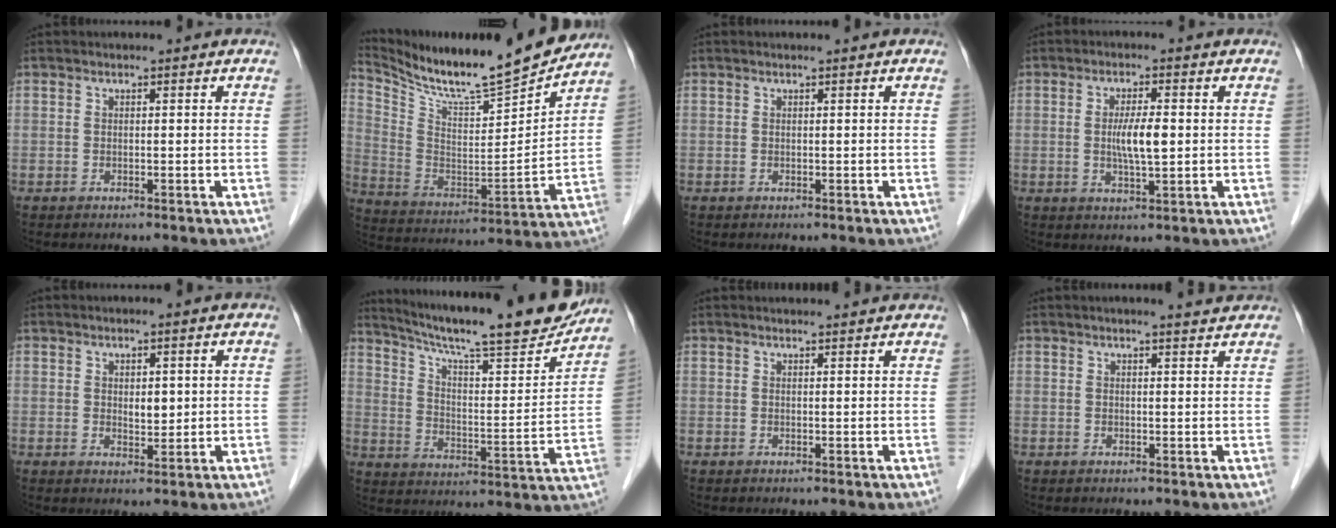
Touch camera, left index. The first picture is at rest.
{"total": 20.8, "force": [18.8, 0.9, 8.9], "torque": [-0.169, -0.043, 0.303]}
{"total": 0.0}
{"total": 4.9, "force": [0.1, 0.8, 4.8], "torque": [-0.093, -0.002, 0.001]}
{"total": 2.2, "force": [0.6, 1.2, 1.8], "torque": [-0.027, -0.003, 0.013]}
{"total": 22.9, "force": [20.0, 1.9, 10.9], "torque": [-0.180, -0.023, 0.287]}
{"total": 5.4, "force": [5.2, -0.1, 1.4], "torque": [-0.016, 0.022, 0.055]}
{"total": 3.3, "force": [3.1, -0.2, 1.1], "torque": [-0.017, 0.003, 0.034]}